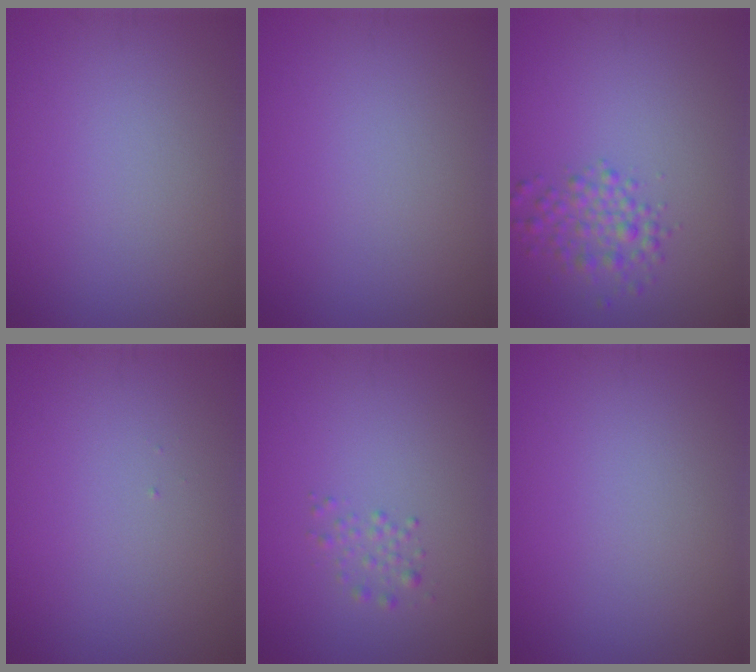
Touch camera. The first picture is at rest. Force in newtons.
{"total": 0.0}
{"total": 2.5, "press": 2.5, "slide": 0.0}
{"total": 0.0}
{"total": 1.5, "press": 1.5, "slide": 0.0}
{"total": 0.0}